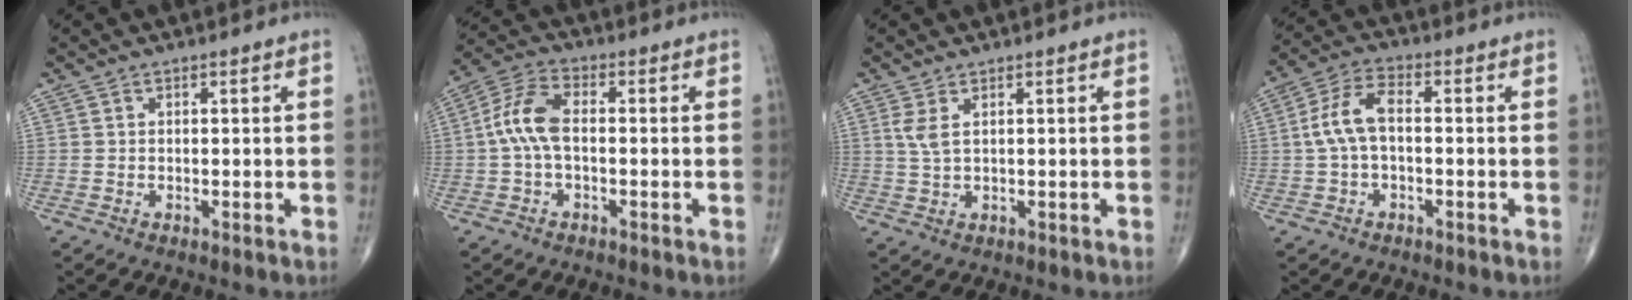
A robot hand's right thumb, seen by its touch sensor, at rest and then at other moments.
{"total": 7.9, "force": [-0.4, 4.1, 6.8], "torque": [-0.149, 0.025, -0.015]}
{"total": 2.7, "force": [1.1, 1.0, 2.3], "torque": [-0.058, -0.001, 0.030]}
{"total": 7.7, "force": [-0.1, 3.9, 6.6], "torque": [-0.140, 0.027, -0.008]}